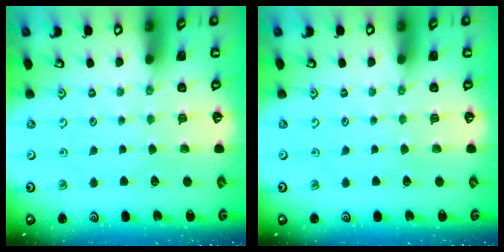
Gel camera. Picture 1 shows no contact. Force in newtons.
{"total": 0.0}